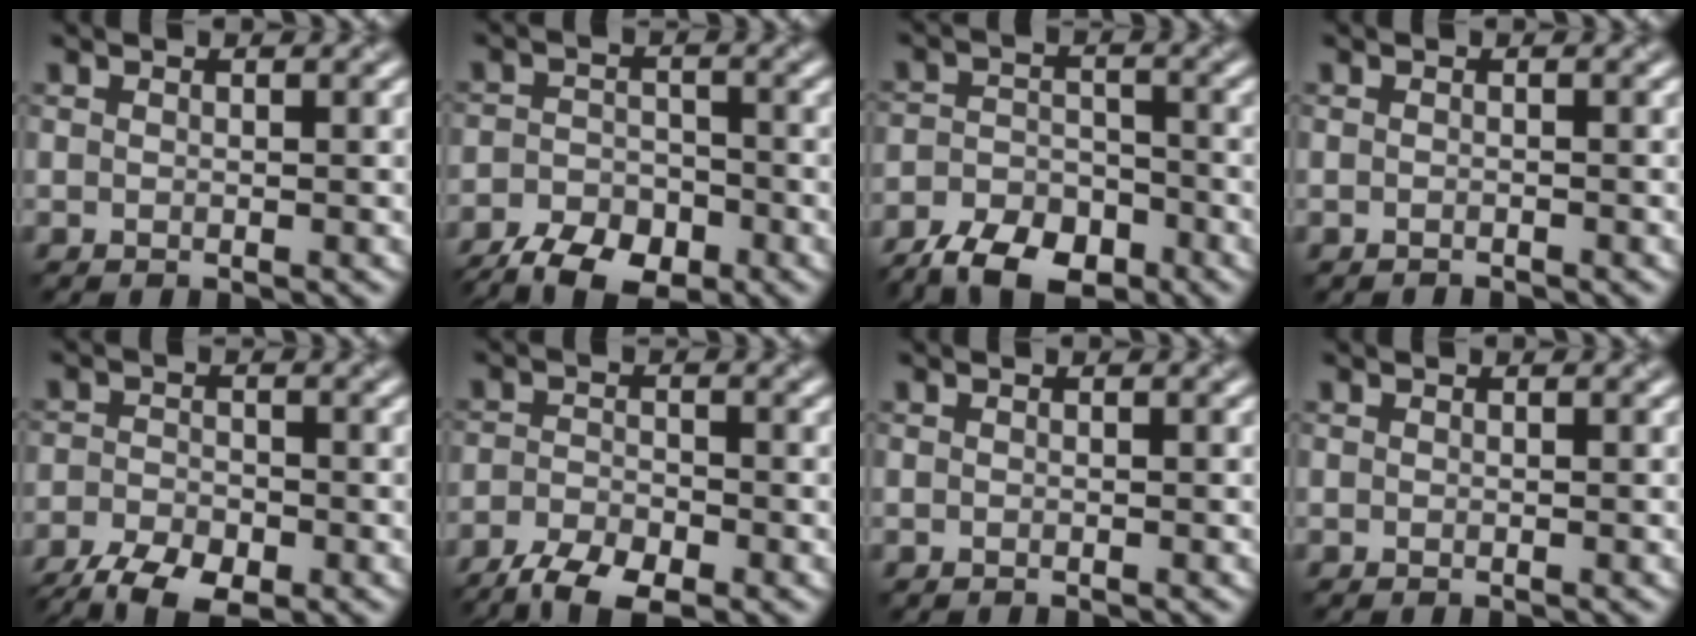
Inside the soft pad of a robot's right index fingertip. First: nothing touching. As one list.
[{"total": 7.6, "force": [-5.8, 3.5, 3.3], "torque": [-0.055, -0.023, -0.099]}, {"total": 7.8, "force": [-6.3, 3.6, 3.0], "torque": [-0.047, -0.021, -0.107]}, {"total": 0.9, "force": [-0.9, 0.1, 0.0], "torque": [0.001, -0.003, -0.017]}, {"total": 6.9, "force": [-5.0, 3.0, 3.7], "torque": [-0.070, -0.025, -0.087]}, {"total": 5.8, "force": [-4.4, 1.8, 3.3], "torque": [-0.065, -0.014, -0.088]}, {"total": 0.0}, {"total": 0.0}]